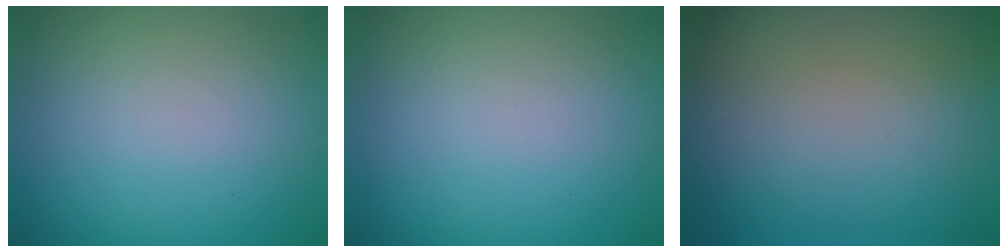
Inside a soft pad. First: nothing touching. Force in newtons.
{"total": 0.0}
{"total": 0.0}